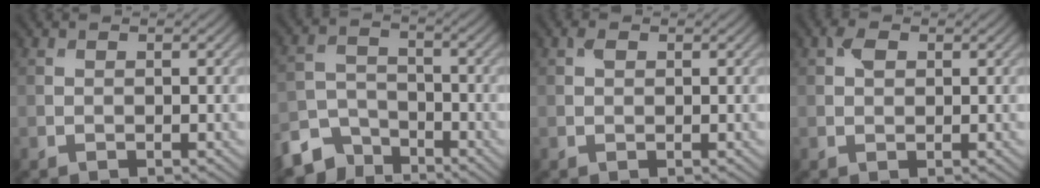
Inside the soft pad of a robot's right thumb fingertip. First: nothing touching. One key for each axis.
{"total": 6.7, "fx": -5.1, "fy": 3.9, "fz": 1.9, "tx": -0.040, "ty": -0.009, "tz": -0.111}
{"total": 0.9, "fx": 0.4, "fy": 0.6, "fz": 0.5, "tx": -0.012, "ty": 0.000, "tz": 0.005}
{"total": 1.6, "fx": 0.6, "fy": 1.1, "fz": 1.0, "tx": -0.018, "ty": 0.004, "tz": 0.007}